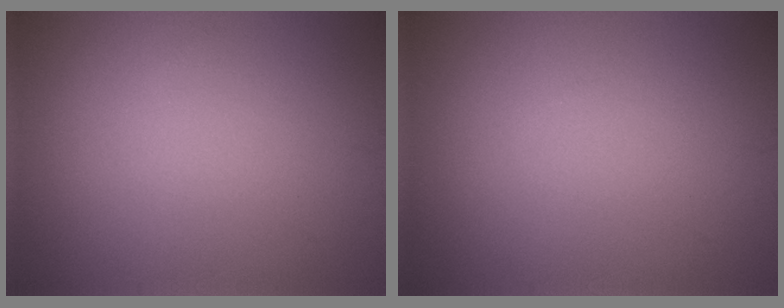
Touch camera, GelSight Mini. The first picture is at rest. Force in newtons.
{"total": 0.0}